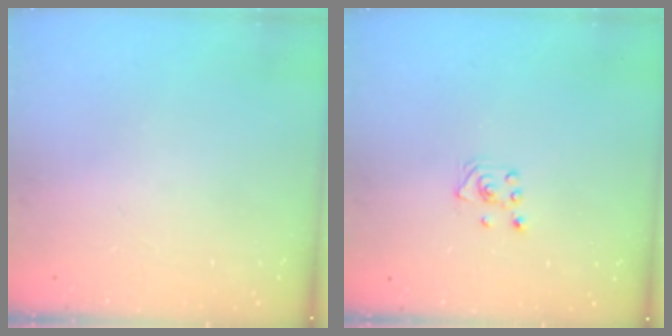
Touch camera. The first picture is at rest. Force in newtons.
{"total": 3.0, "press": 2.9, "slide": 0.3}